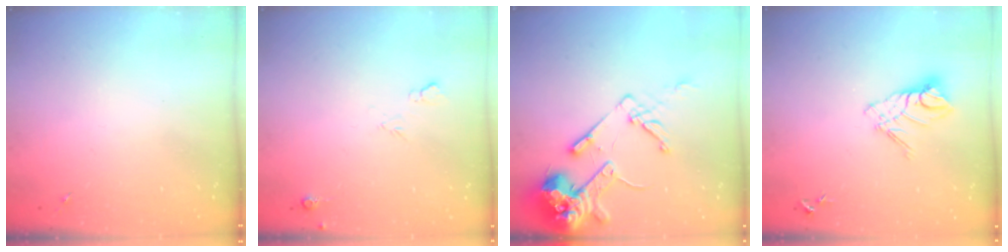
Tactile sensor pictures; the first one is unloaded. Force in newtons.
{"total": 4.6, "press": 4.5, "slide": 0.8}
{"total": 15.8, "press": 15.6, "slide": 2.0}
{"total": 10.9, "press": 10.8, "slide": 0.9}